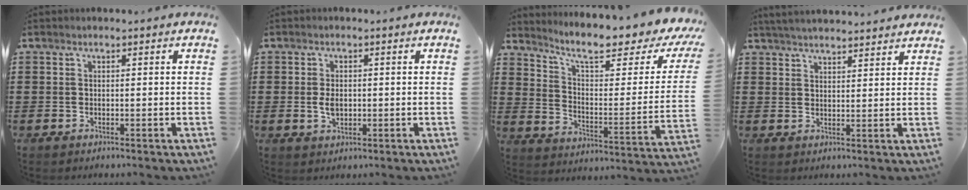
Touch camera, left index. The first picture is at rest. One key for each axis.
{"total": 2.9, "fx": -0.1, "fy": 1.8, "fz": 2.3, "tx": -0.054, "ty": 0.001, "tz": -0.004}
{"total": 9.9, "fx": 7.5, "fy": 1.4, "fz": 6.2, "tx": -0.126, "ty": -0.056, "tz": 0.118}
{"total": 3.1, "fx": 3.1, "fy": -0.2, "fz": 0.3, "tx": -0.017, "ty": -0.007, "tz": 0.057}